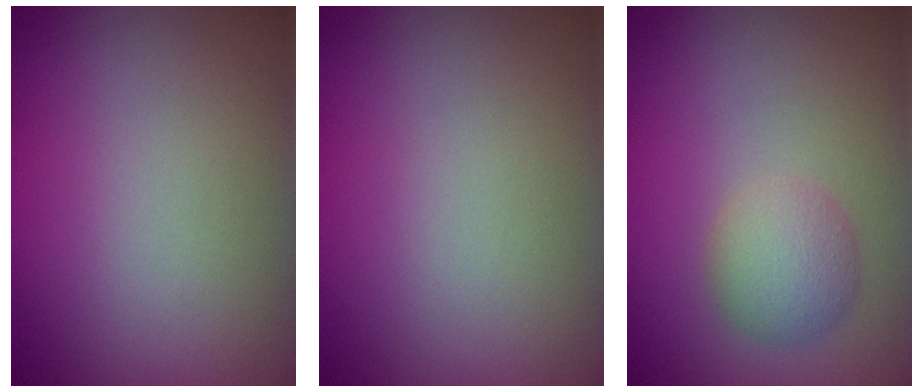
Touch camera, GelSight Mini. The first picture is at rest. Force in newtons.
{"total": 0.0}
{"total": 2.7, "press": 2.7, "slide": 0.0}